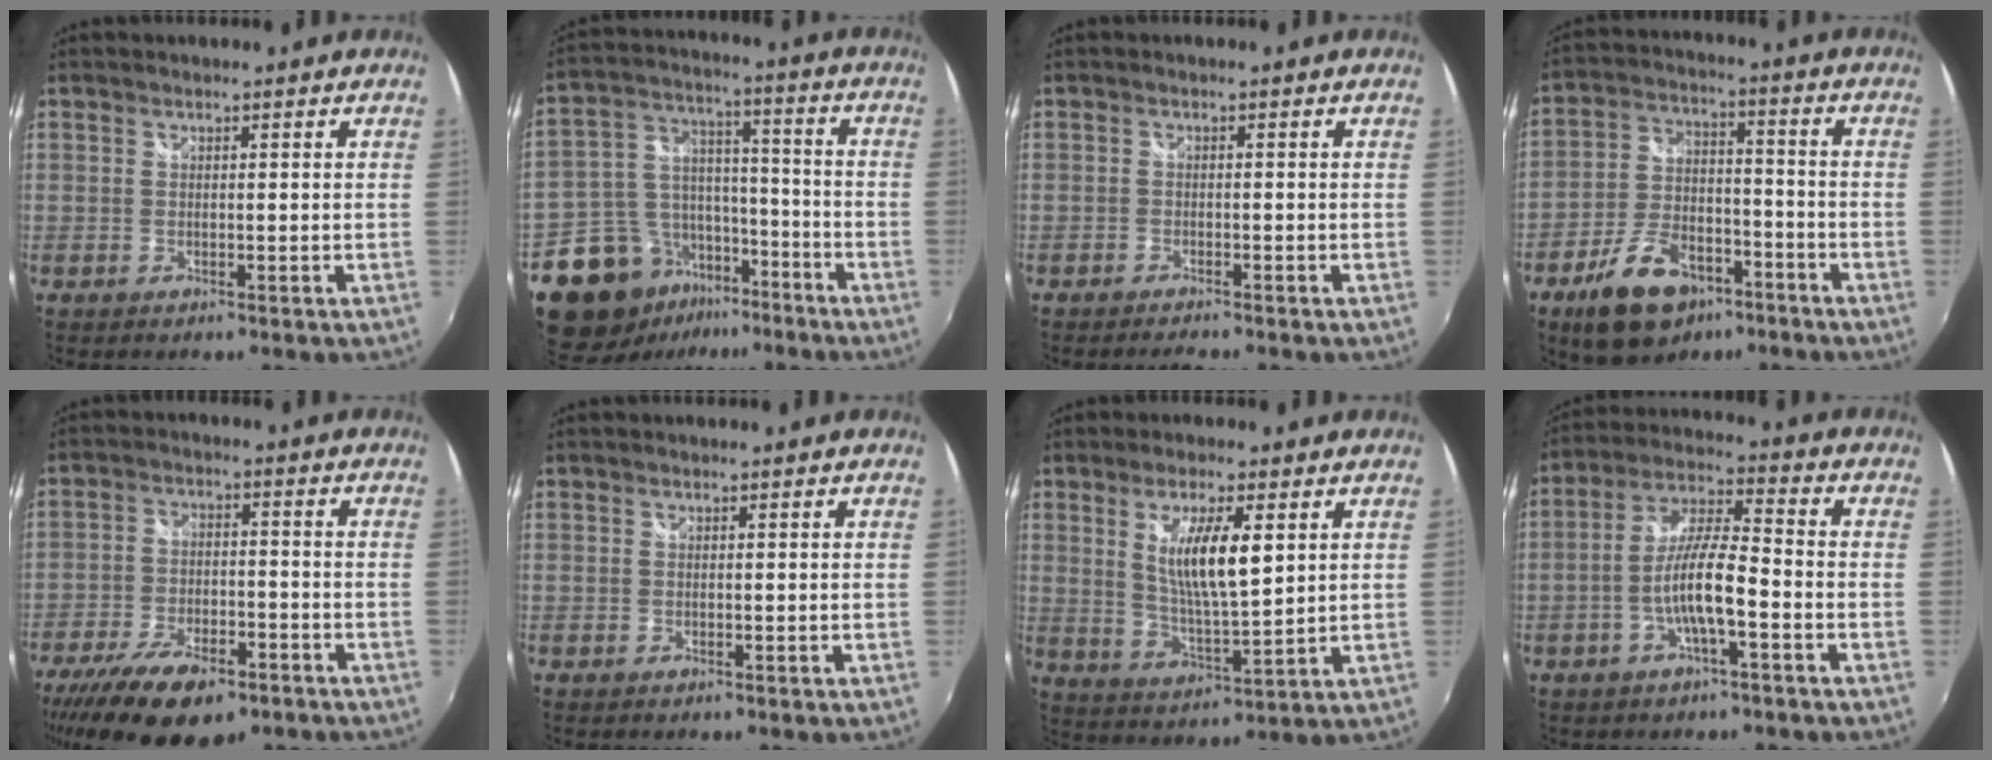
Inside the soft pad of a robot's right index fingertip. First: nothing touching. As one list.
[{"total": 16.0, "force": [-9.6, 11.0, 6.4], "torque": [-0.150, 0.044, -0.144]}, {"total": 2.2, "force": [-2.1, 0.2, 0.7], "torque": [-0.023, -0.010, -0.039]}, {"total": 14.8, "force": [-9.0, 8.3, 8.3], "torque": [-0.173, 0.007, -0.144]}, {"total": 17.0, "force": [-11.1, 7.5, 10.5], "torque": [-0.226, -0.034, -0.183]}, {"total": 0.0}, {"total": 10.0, "force": [3.1, 2.2, 9.3], "torque": [-0.168, -0.009, 0.062]}, {"total": 9.1, "force": [-3.5, 1.5, 8.3], "torque": [-0.169, 0.006, -0.063]}]